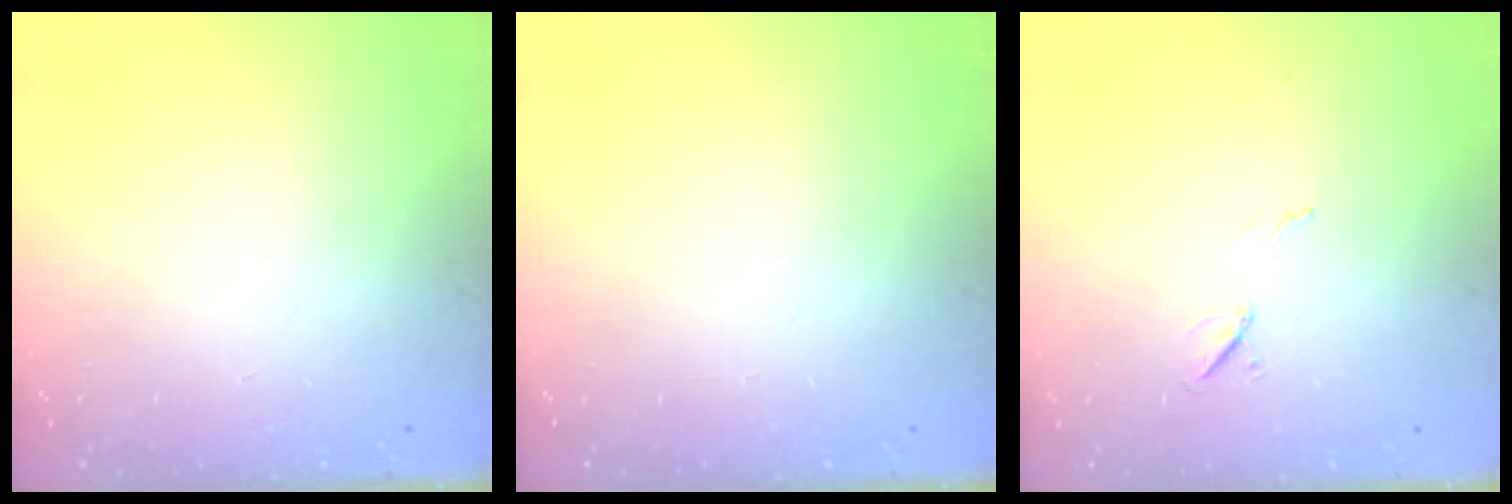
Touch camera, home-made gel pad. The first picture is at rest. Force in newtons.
{"total": 0.0}
{"total": 5.0, "press": 4.6, "slide": 1.9}